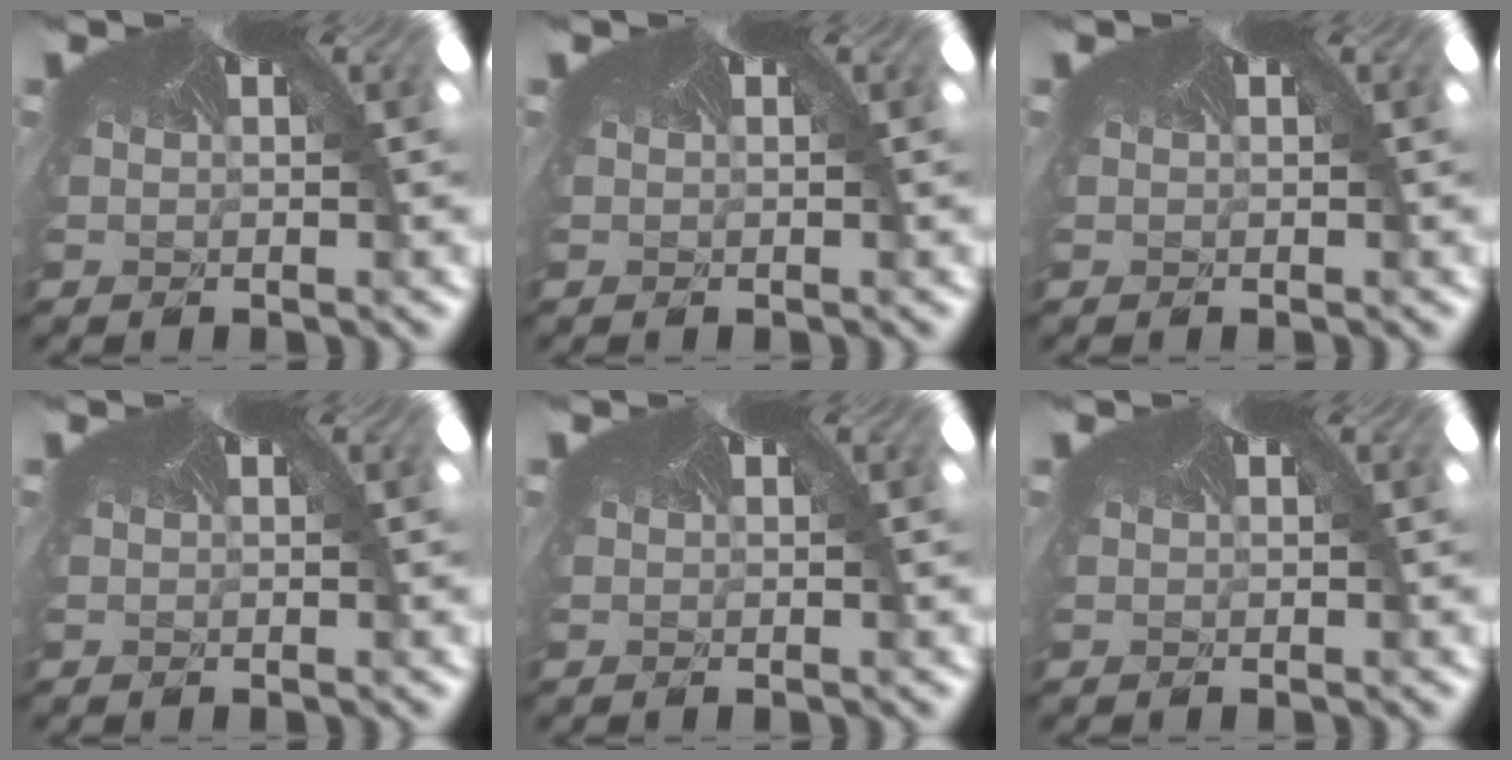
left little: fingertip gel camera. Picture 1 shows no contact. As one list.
[{"total": 0.0}, {"total": 0.0}, {"total": 0.0}, {"total": 0.0}, {"total": 0.0}]